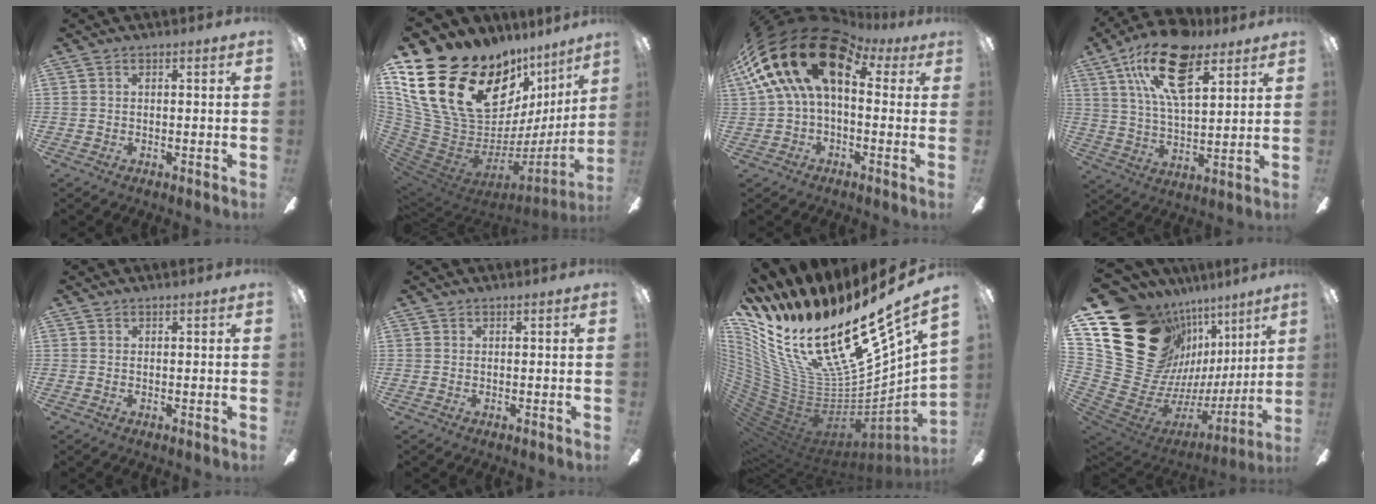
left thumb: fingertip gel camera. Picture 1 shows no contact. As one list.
[{"total": 26.0, "force": [13.9, 13.1, 17.7], "torque": [-0.346, -0.108, 0.285]}, {"total": 22.6, "force": [7.3, 12.3, 17.5], "torque": [-0.329, -0.022, 0.129]}, {"total": 19.5, "force": [10.7, 8.9, 13.6], "torque": [-0.248, -0.028, 0.185]}, {"total": 0.0}, {"total": 0.0}, {"total": 31.9, "force": [16.5, 12.9, 24.2], "torque": [-0.404, -0.150, 0.338]}, {"total": 25.9, "force": [11.7, 19.0, 13.1], "torque": [-0.222, -0.096, 0.281]}]